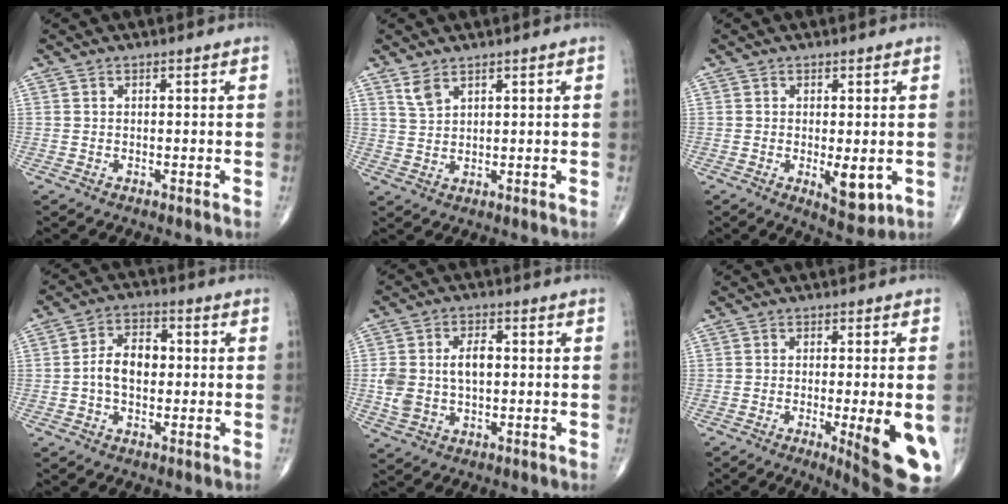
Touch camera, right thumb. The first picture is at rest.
{"total": 3.1, "force": [2.2, 1.3, 1.7], "torque": [-0.033, -0.007, 0.052]}
{"total": 5.6, "force": [-1.0, 2.3, 5.0], "torque": [-0.062, -0.014, -0.007]}
{"total": 7.5, "force": [-0.2, 4.8, 5.7], "torque": [-0.090, 0.021, -0.011]}
{"total": 8.7, "force": [0.3, 5.4, 6.8], "torque": [-0.131, 0.016, 0.010]}
{"total": 13.9, "force": [-3.9, 2.8, 13.0], "torque": [-0.130, -0.016, -0.040]}